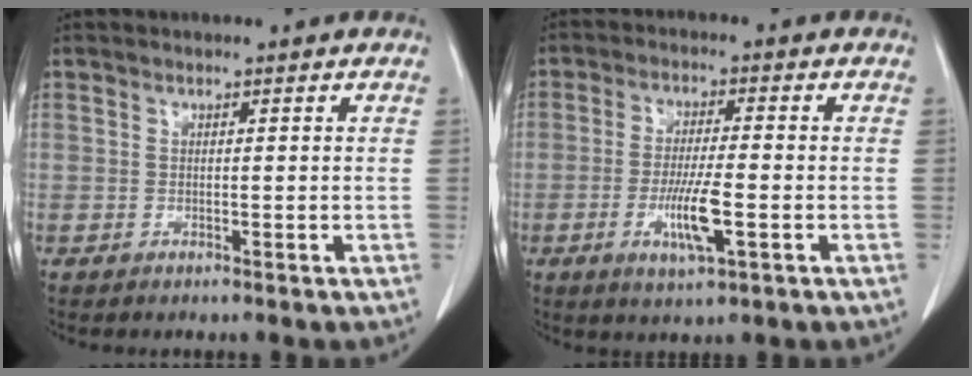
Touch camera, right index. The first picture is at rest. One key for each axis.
{"total": 7.3, "fx": -2.3, "fy": 0.7, "fz": 6.8, "tx": -0.130, "ty": -0.013, "tz": -0.040}